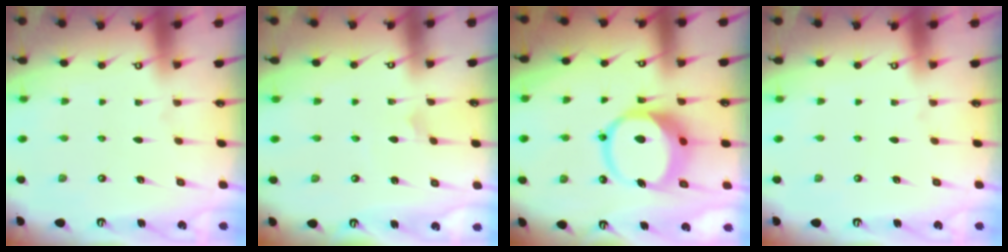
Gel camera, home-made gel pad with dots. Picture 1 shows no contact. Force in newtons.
{"total": 2.1, "press": 2.1, "slide": 0.1}
{"total": 12.2, "press": 12.1, "slide": 1.7}
{"total": 0.0}